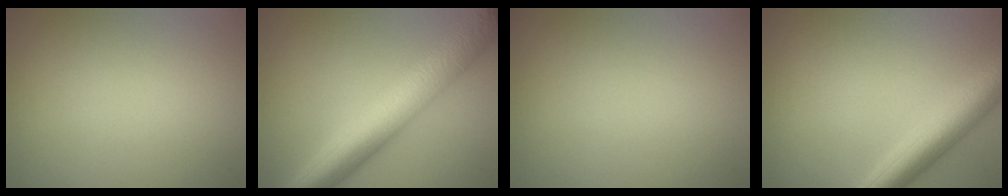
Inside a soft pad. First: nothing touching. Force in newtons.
{"total": 9.0, "press": 9.0, "slide": 0.2}
{"total": 0.0}
{"total": 5.3, "press": 5.3, "slide": 0.2}